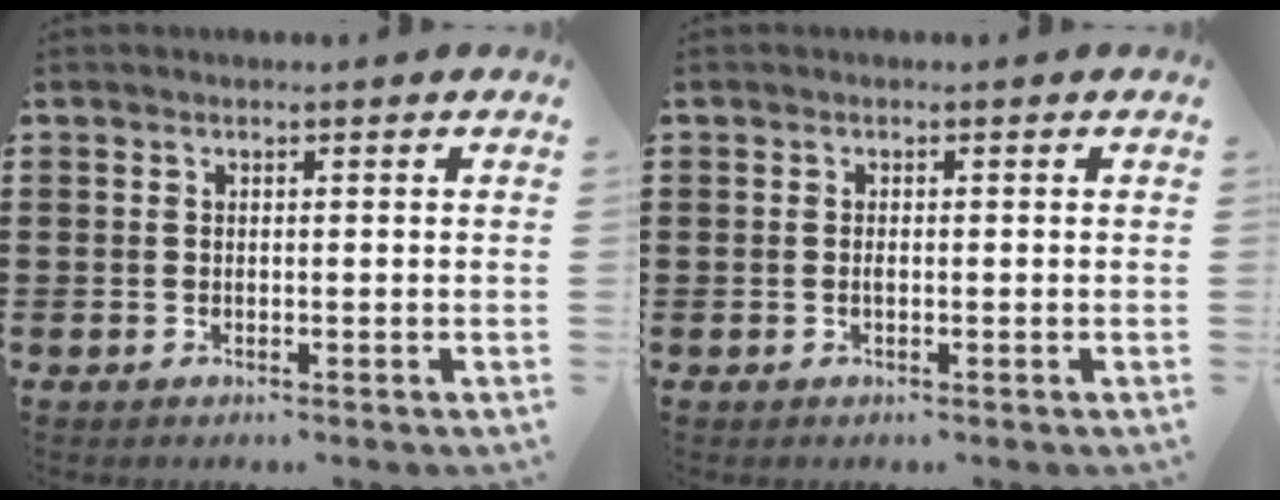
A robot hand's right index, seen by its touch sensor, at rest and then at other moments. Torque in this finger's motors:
{"motor_torque": [1.37, 0.77, -0.01, -0.02]}